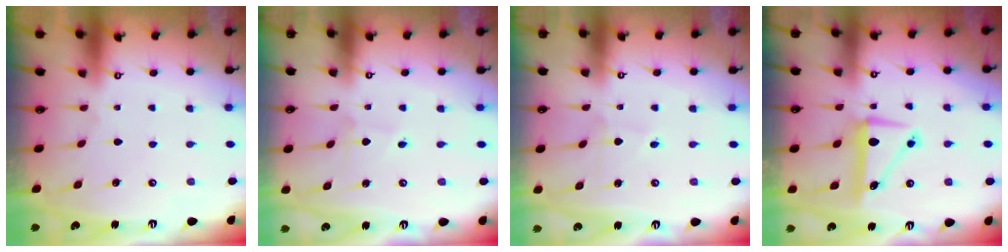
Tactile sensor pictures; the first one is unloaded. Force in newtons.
{"total": 1.6, "press": 1.6, "slide": 0.2}
{"total": 3.1, "press": 3.1, "slide": 0.3}
{"total": 8.3, "press": 8.1, "slide": 1.4}